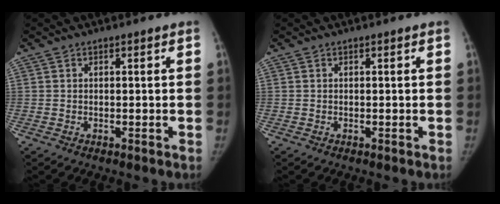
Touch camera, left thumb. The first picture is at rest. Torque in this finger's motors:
{"motor_torque": [-0.04, 0.05, 0.08, -0.08, 0.01]}